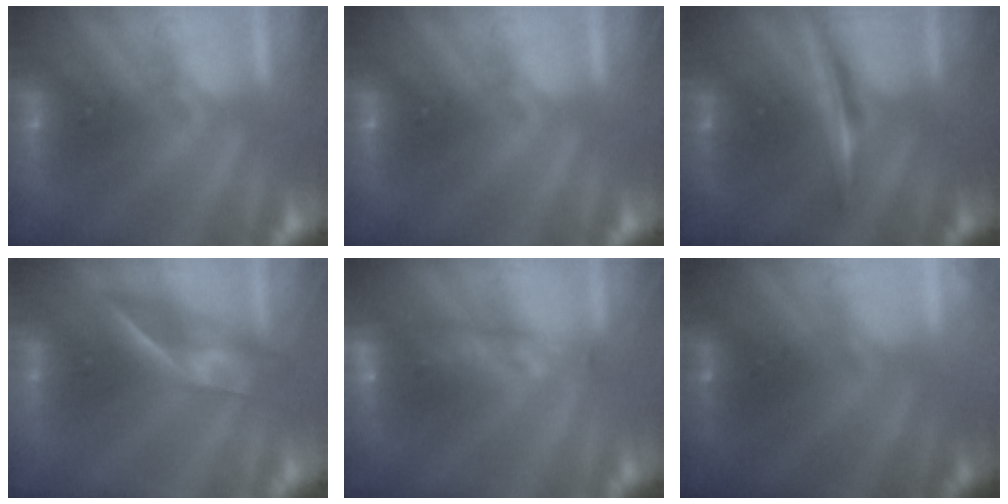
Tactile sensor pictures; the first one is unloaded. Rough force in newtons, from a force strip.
{"total": 0.0}
{"total": 1.9}
{"total": 2.6}
{"total": 5.6}
{"total": 2.1}